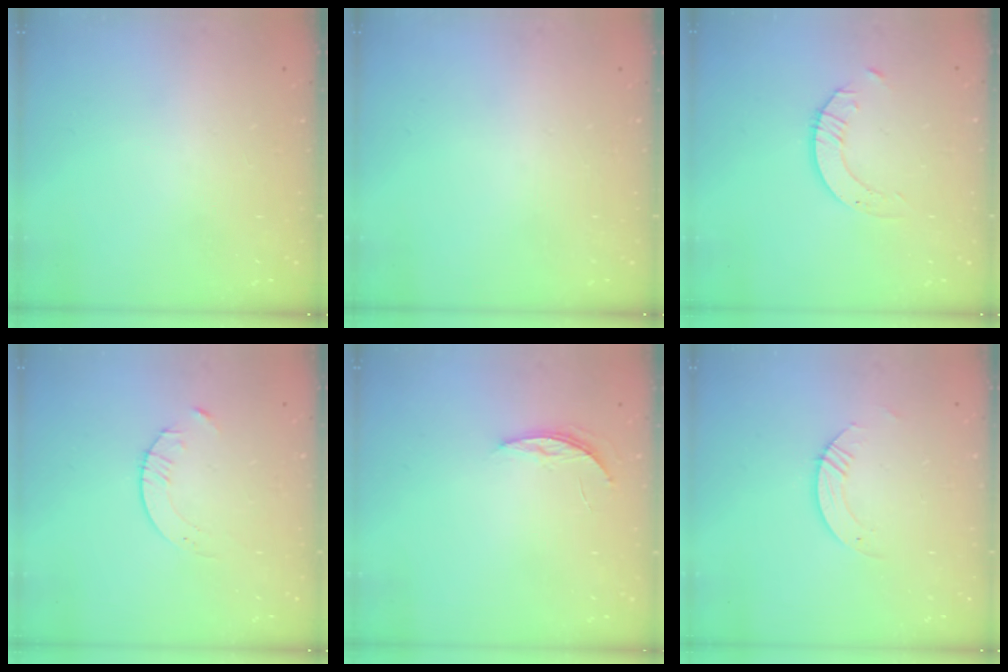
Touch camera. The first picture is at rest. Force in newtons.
{"total": 0.0}
{"total": 2.1, "press": 2.1, "slide": 0.2}
{"total": 4.1, "press": 4.0, "slide": 0.5}
{"total": 3.9, "press": 3.9, "slide": 0.4}
{"total": 3.2, "press": 3.2, "slide": 0.3}